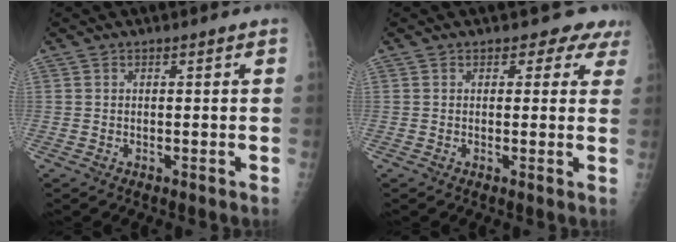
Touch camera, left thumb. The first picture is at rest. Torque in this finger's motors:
{"motor_torque": [-0.29, -0.16, -0.04, 0.04, -0.02]}